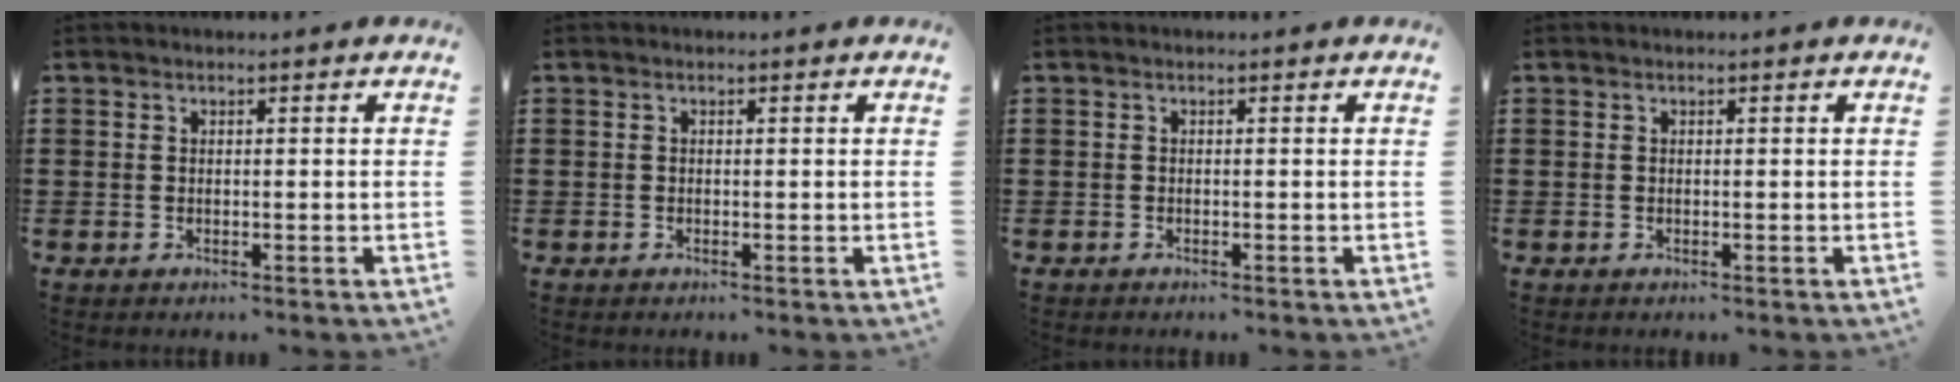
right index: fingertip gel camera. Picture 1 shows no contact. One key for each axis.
{"total": 0.0}
{"total": 0.0}
{"total": 0.0}